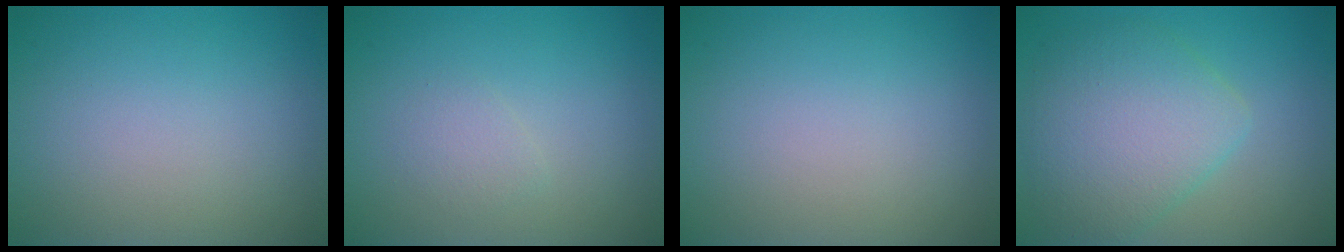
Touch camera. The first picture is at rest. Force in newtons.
{"total": 1.1, "press": 1.1, "slide": 0.0}
{"total": 0.0}
{"total": 5.9, "press": 5.9, "slide": 0.1}